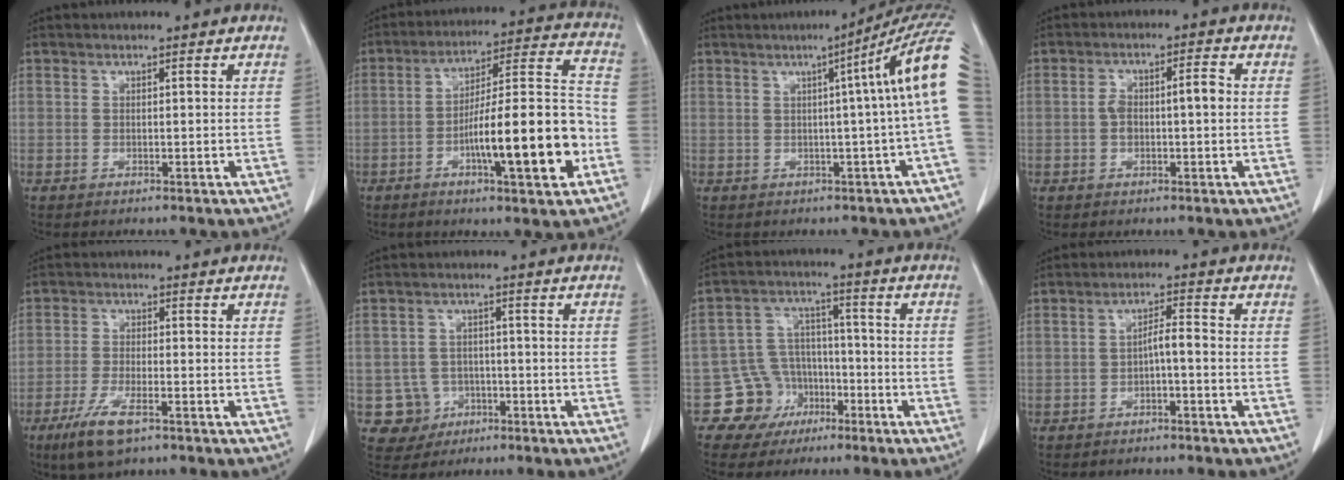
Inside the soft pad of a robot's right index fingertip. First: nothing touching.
{"total": 17.5, "force": [-5.5, 2.3, 16.4], "torque": [-0.257, 0.014, -0.081]}
{"total": 10.5, "force": [2.2, -1.8, 10.1], "torque": [-0.107, 0.030, 0.020]}
{"total": 5.0, "force": [-0.1, 1.8, 4.7], "torque": [-0.095, 0.024, -0.002]}
{"total": 6.7, "force": [-4.0, 1.6, 5.2], "torque": [-0.108, -0.014, -0.068]}
{"total": 5.1, "force": [-1.6, 4.9, 0.1], "torque": [0.005, 0.012, -0.019]}
{"total": 8.2, "force": [-4.1, 7.1, 0.3], "torque": [0.009, 0.031, -0.059]}
{"total": 2.9, "force": [-1.0, 0.4, 2.6], "torque": [-0.045, 0.009, -0.018]}